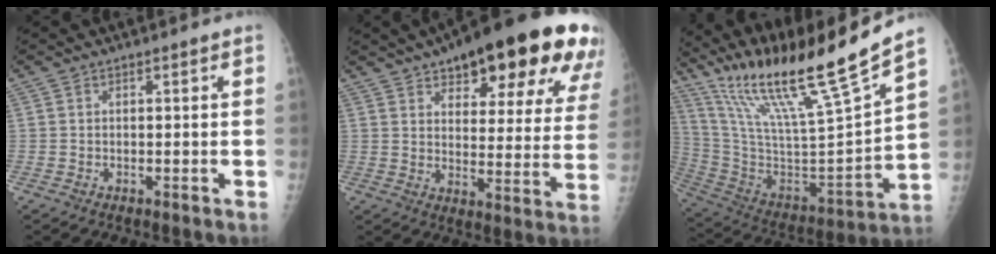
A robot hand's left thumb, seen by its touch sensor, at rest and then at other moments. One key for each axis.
{"total": 28.2, "fx": 17.1, "fy": 9.8, "fz": 20.2, "tx": -0.240, "ty": -0.033, "tz": 0.222}
{"total": 25.1, "fx": 20.1, "fy": -0.1, "fz": 15.0, "tx": -0.240, "ty": -0.109, "tz": 0.365}